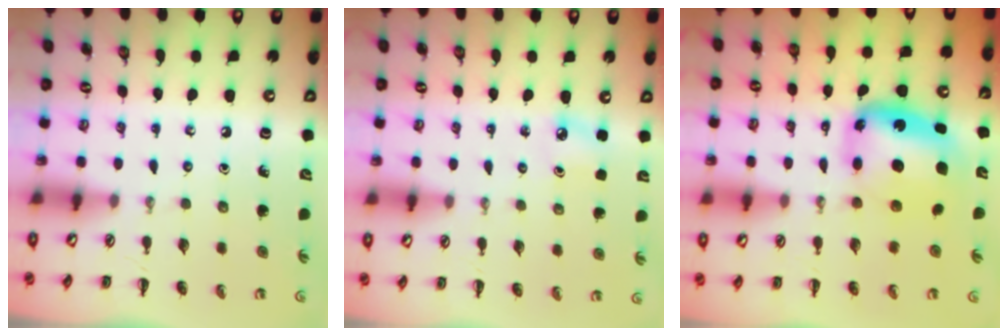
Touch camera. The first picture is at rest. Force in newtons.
{"total": 3.9, "press": 3.7, "slide": 1.3}
{"total": 9.3, "press": 9.0, "slide": 2.4}